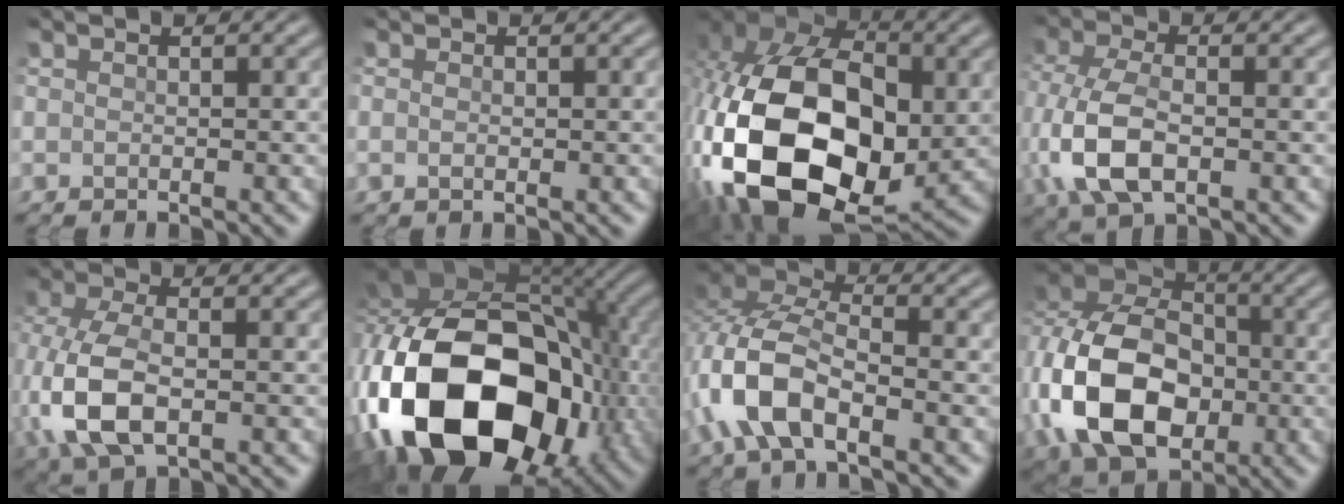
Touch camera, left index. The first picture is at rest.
{"total": 0.7, "force": [0.0, 0.4, 0.5], "torque": [-0.013, 0.003, -0.002]}
{"total": 18.6, "force": [-2.7, 12.5, 13.5], "torque": [-0.301, -0.030, -0.035]}
{"total": 7.3, "force": [-1.9, 3.8, 5.9], "torque": [-0.150, -0.003, -0.040]}
{"total": 7.9, "force": [-1.7, 4.2, 6.5], "torque": [-0.169, -0.005, -0.037]}
{"total": 19.5, "force": [-4.8, 12.6, 14.1], "torque": [-0.299, -0.018, -0.072]}
{"total": 7.5, "force": [-3.0, 3.3, 6.0], "torque": [-0.139, 0.011, -0.068]}
{"total": 12.8, "force": [-2.8, 8.7, 8.9], "torque": [-0.197, -0.007, -0.059]}